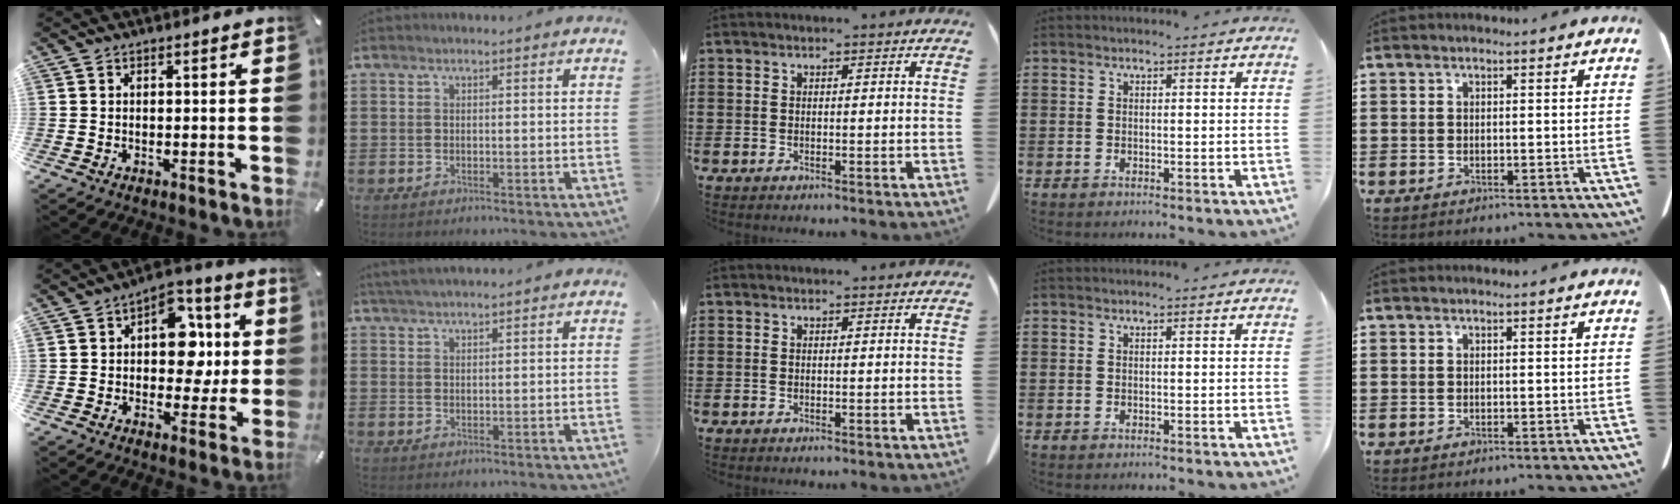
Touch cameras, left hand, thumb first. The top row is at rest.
{"thumb": {"total": 12.4, "force": [1.7, 9.1, 8.2], "torque": [-0.110, -0.011, 0.033]}, "index": {"total": 2.0, "force": [1.9, -0.1, 0.7], "torque": [-0.017, 0.001, 0.037]}}